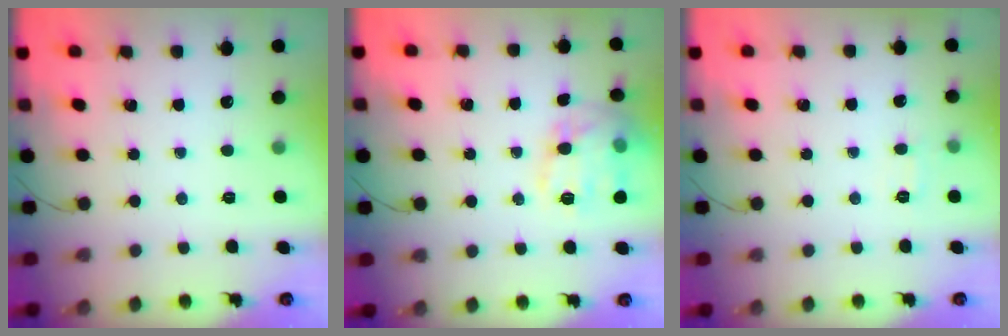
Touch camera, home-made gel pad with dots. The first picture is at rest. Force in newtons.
{"total": 16.0, "press": 16.0, "slide": 0.6}
{"total": 5.9, "press": 5.7, "slide": 1.6}